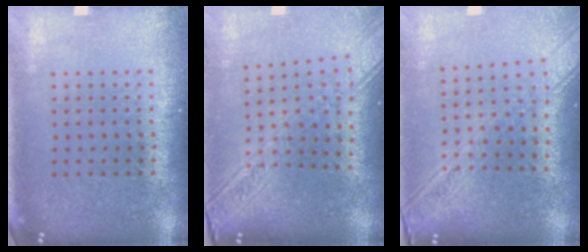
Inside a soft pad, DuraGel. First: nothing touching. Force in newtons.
{"total": 2.7, "press": 2.2, "slide": 1.5}
{"total": 2.2, "press": 1.9, "slide": 1.2}